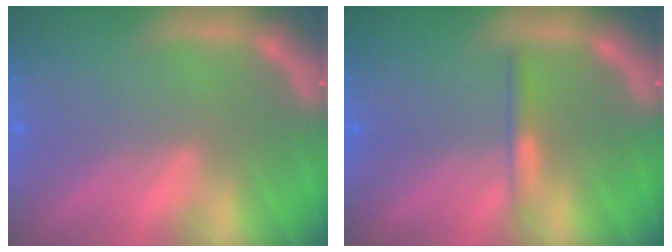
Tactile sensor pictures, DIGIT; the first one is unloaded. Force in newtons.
{"total": 1.4}